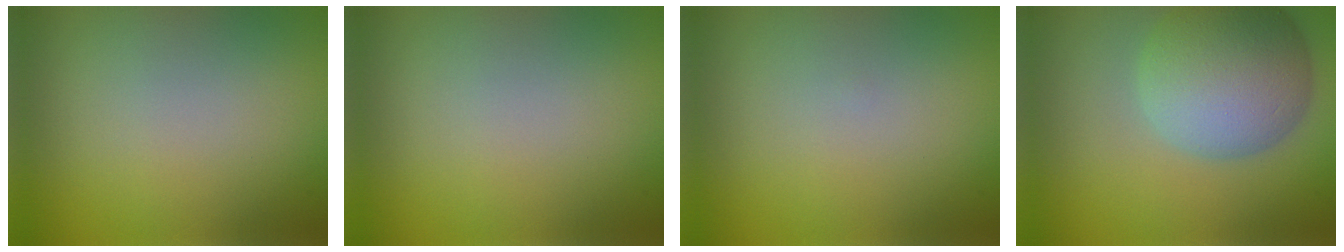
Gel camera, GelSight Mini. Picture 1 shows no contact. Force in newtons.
{"total": 0.0}
{"total": 0.0}
{"total": 10.1, "press": 10.0, "slide": 0.9}